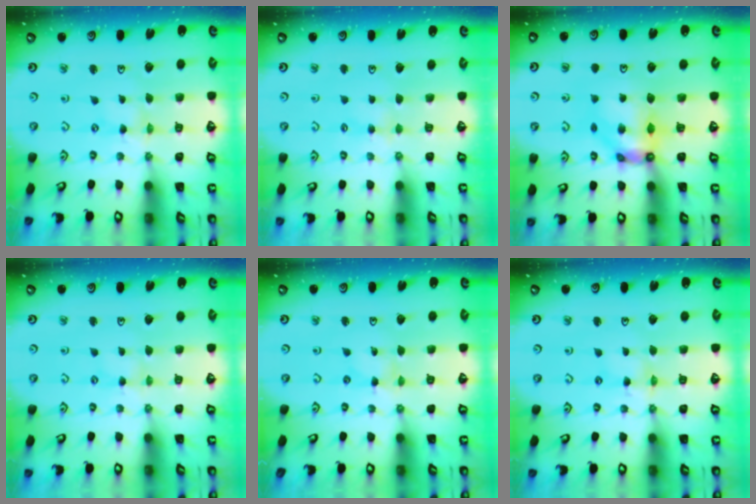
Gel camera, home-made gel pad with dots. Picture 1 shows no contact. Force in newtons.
{"total": 3.0, "press": 2.9, "slide": 0.4}
{"total": 9.1, "press": 9.1, "slide": 0.8}
{"total": 2.0, "press": 2.0, "slide": 0.3}
{"total": 0.0}
{"total": 2.1, "press": 2.1, "slide": 0.3}